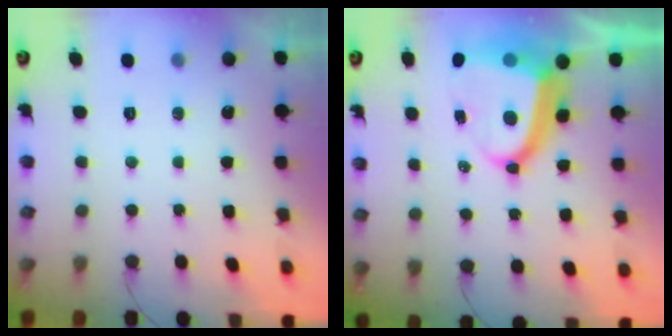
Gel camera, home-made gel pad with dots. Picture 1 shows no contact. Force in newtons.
{"total": 12.4, "press": 12.3, "slide": 1.6}